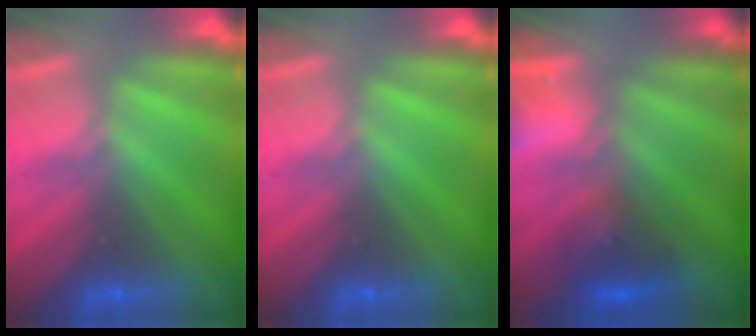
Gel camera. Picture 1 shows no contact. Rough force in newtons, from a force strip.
{"total": 0.0}
{"total": 7.5}